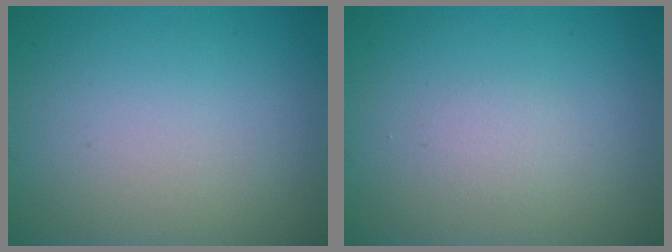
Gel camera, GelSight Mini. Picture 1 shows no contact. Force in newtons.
{"total": 1.0, "press": 0.9, "slide": 0.1}